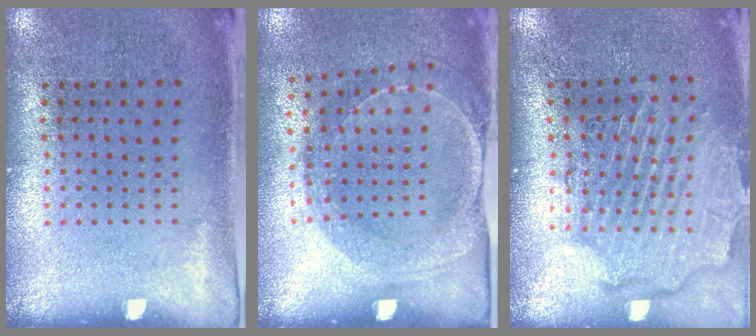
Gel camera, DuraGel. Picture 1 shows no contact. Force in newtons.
{"total": 1.5, "press": 1.5, "slide": 0.4}
{"total": 2.6, "press": 2.2, "slide": 1.3}